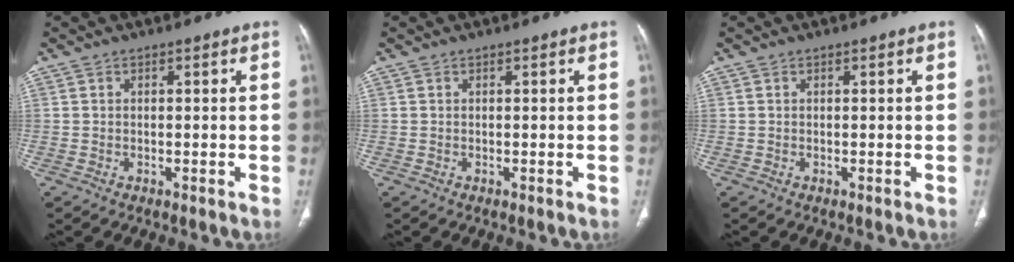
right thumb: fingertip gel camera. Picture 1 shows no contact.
{"total": 0.0}
{"total": 0.0}